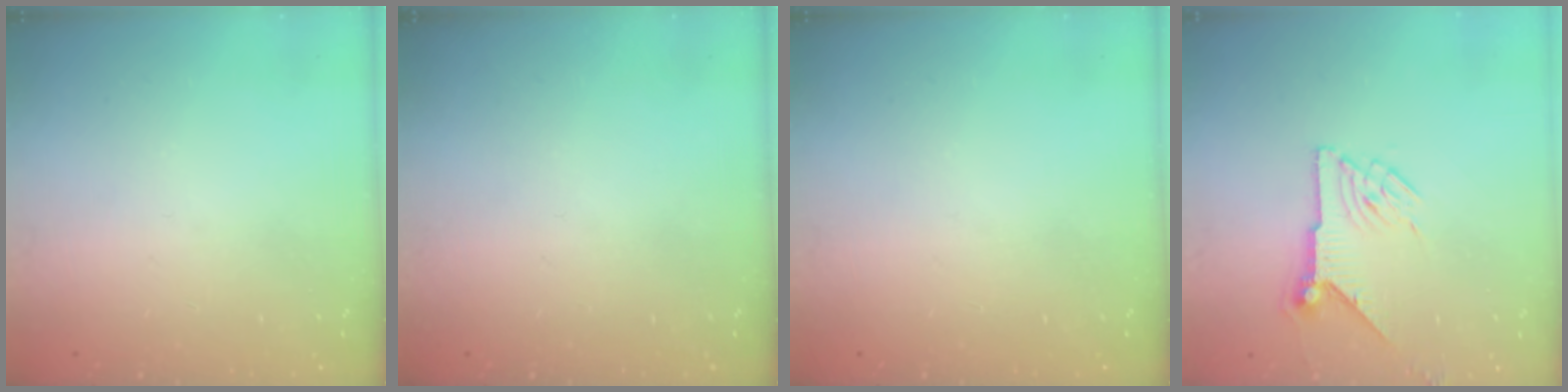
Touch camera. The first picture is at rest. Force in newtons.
{"total": 0.0}
{"total": 0.0}
{"total": 8.0, "press": 8.0, "slide": 0.5}